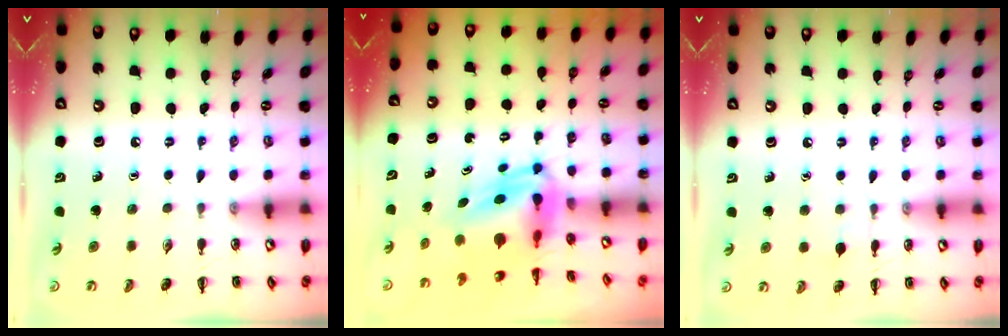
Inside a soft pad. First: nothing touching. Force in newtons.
{"total": 5.4, "press": 5.1, "slide": 1.6}
{"total": 3.9, "press": 3.6, "slide": 1.4}